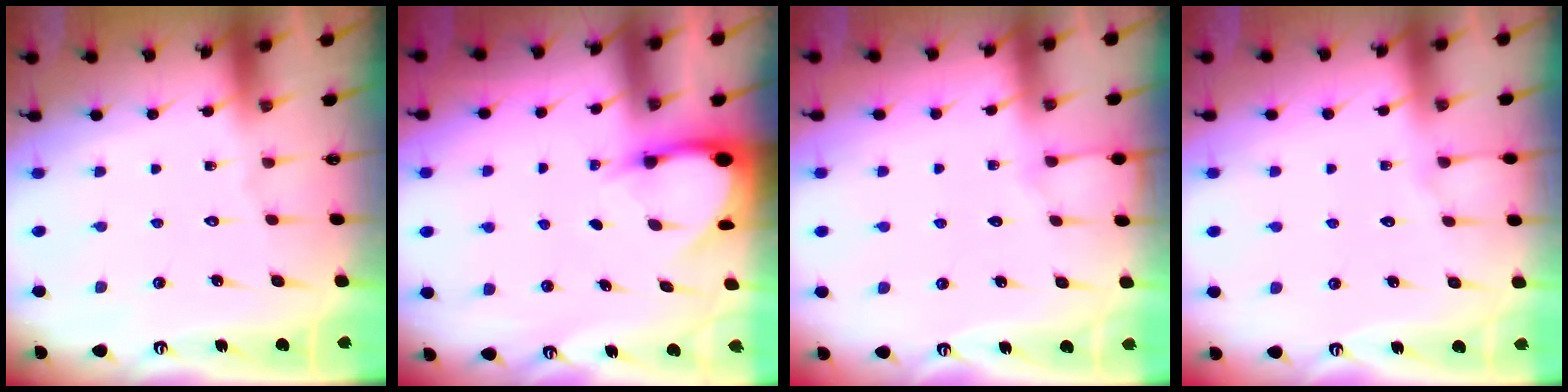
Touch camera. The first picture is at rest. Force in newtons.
{"total": 3.6, "press": 3.6, "slide": 0.3}
{"total": 2.7, "press": 2.7, "slide": 0.5}
{"total": 3.4, "press": 3.3, "slide": 0.5}